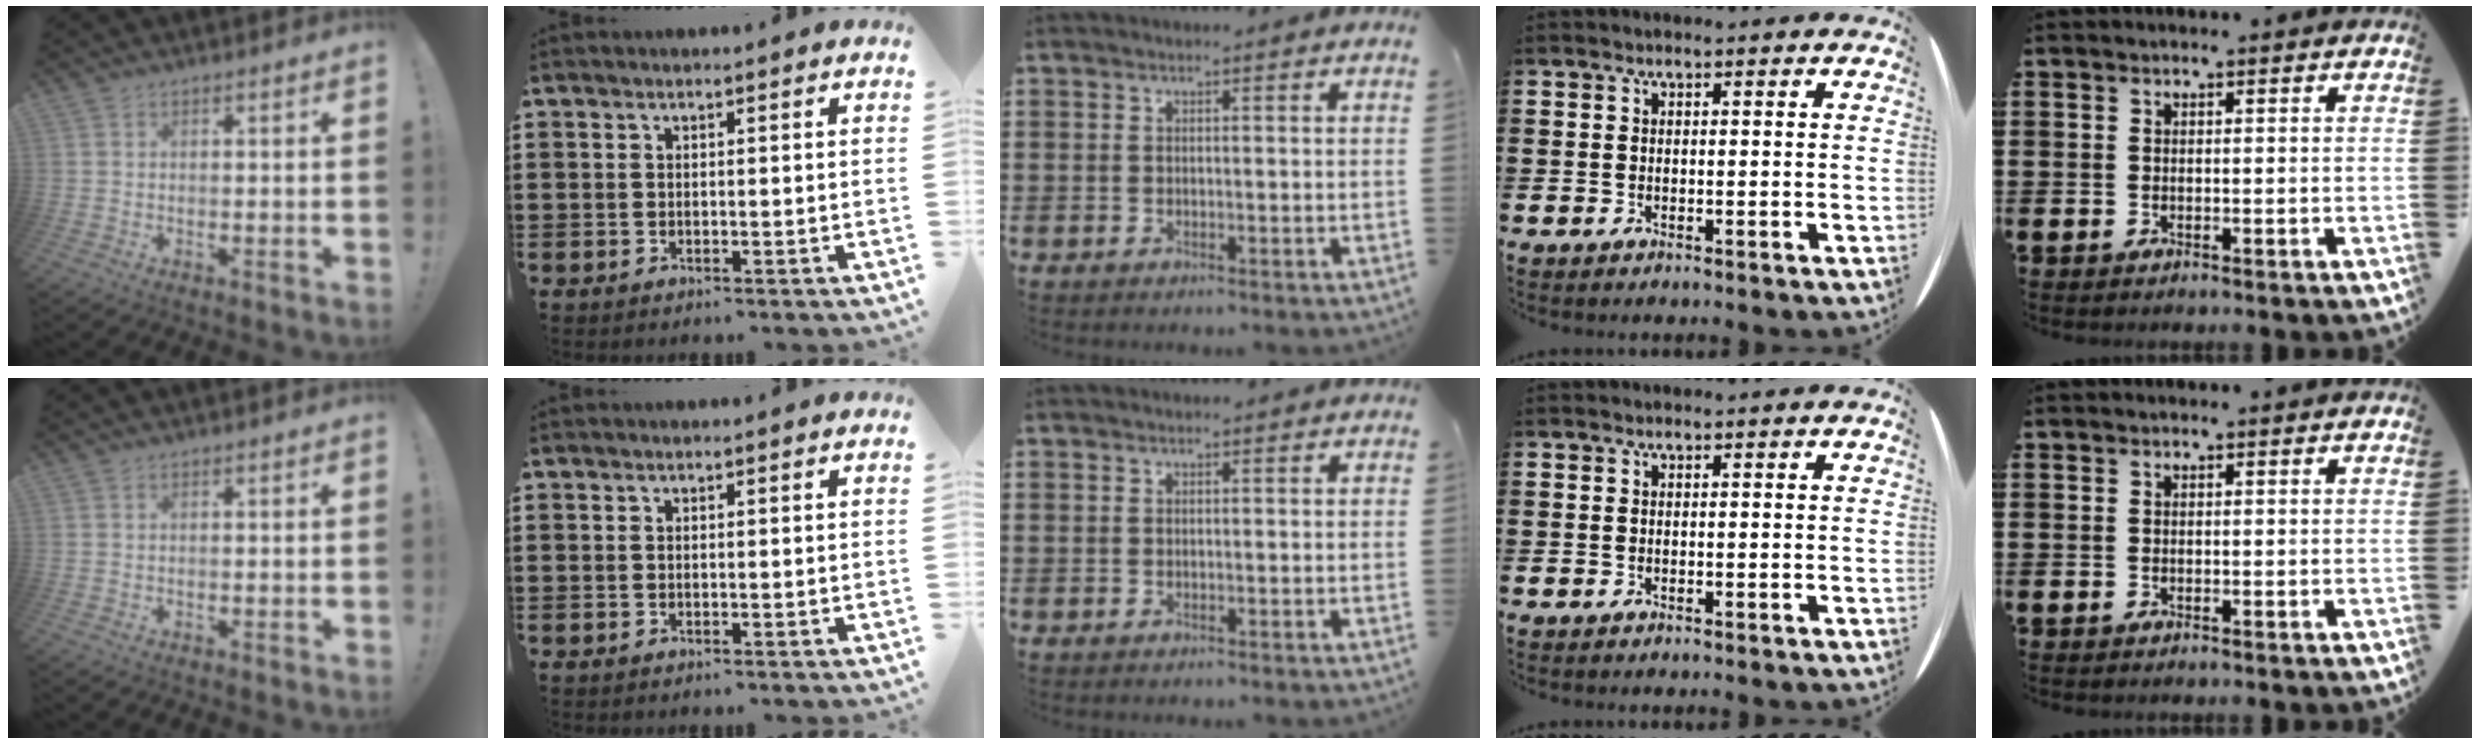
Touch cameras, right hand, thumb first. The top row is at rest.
{}